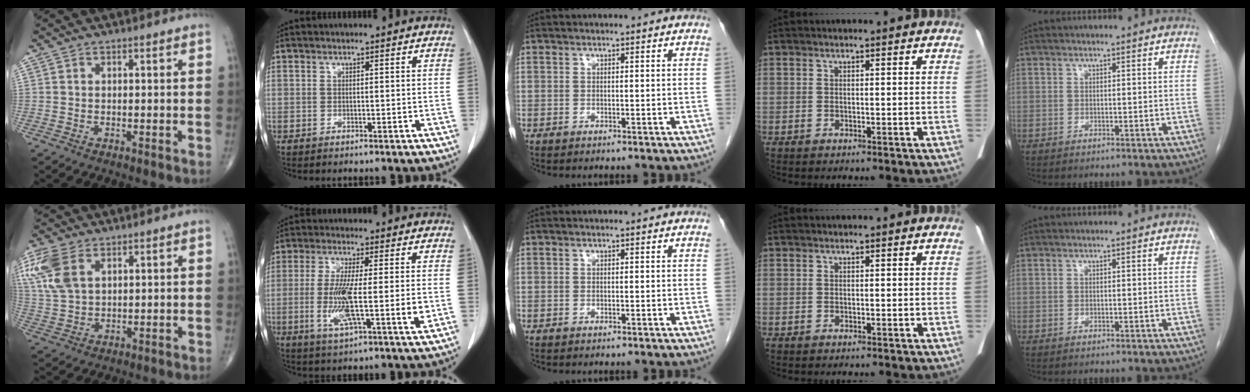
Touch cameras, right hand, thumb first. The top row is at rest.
{"thumb": {"total": 10.1, "force": [4.4, 5.9, 6.9], "torque": [-0.164, -0.001, 0.095]}, "index": {"total": 10.7, "force": [-1.5, 1.0, 10.6], "torque": [-0.200, -0.016, -0.029]}}